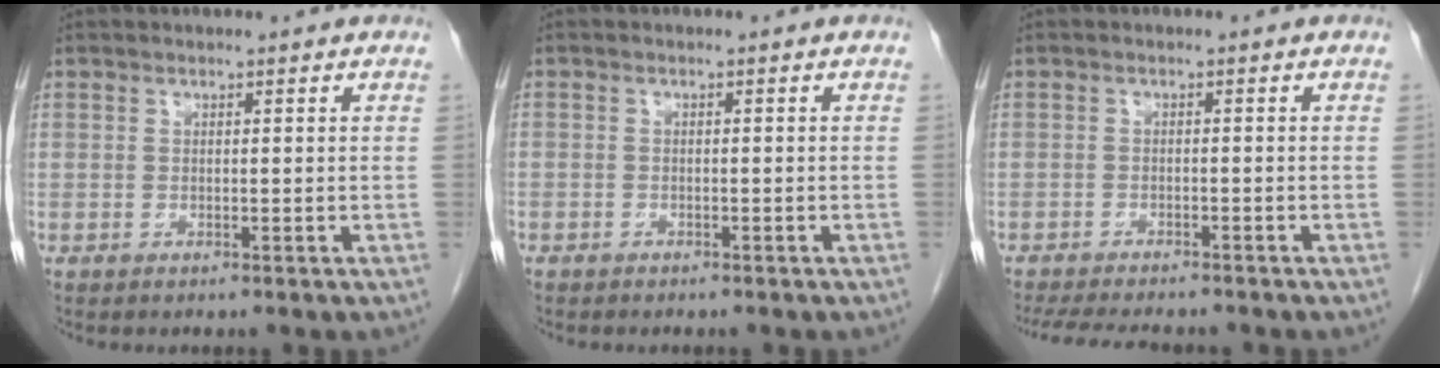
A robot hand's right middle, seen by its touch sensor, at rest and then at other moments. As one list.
[{"total": 1.0, "force": [-0.8, 0.6, 0.1], "torque": [-0.010, 0.002, -0.013]}, {"total": 10.1, "force": [-8.9, 2.2, 4.2], "torque": [-0.069, -0.012, -0.126]}]